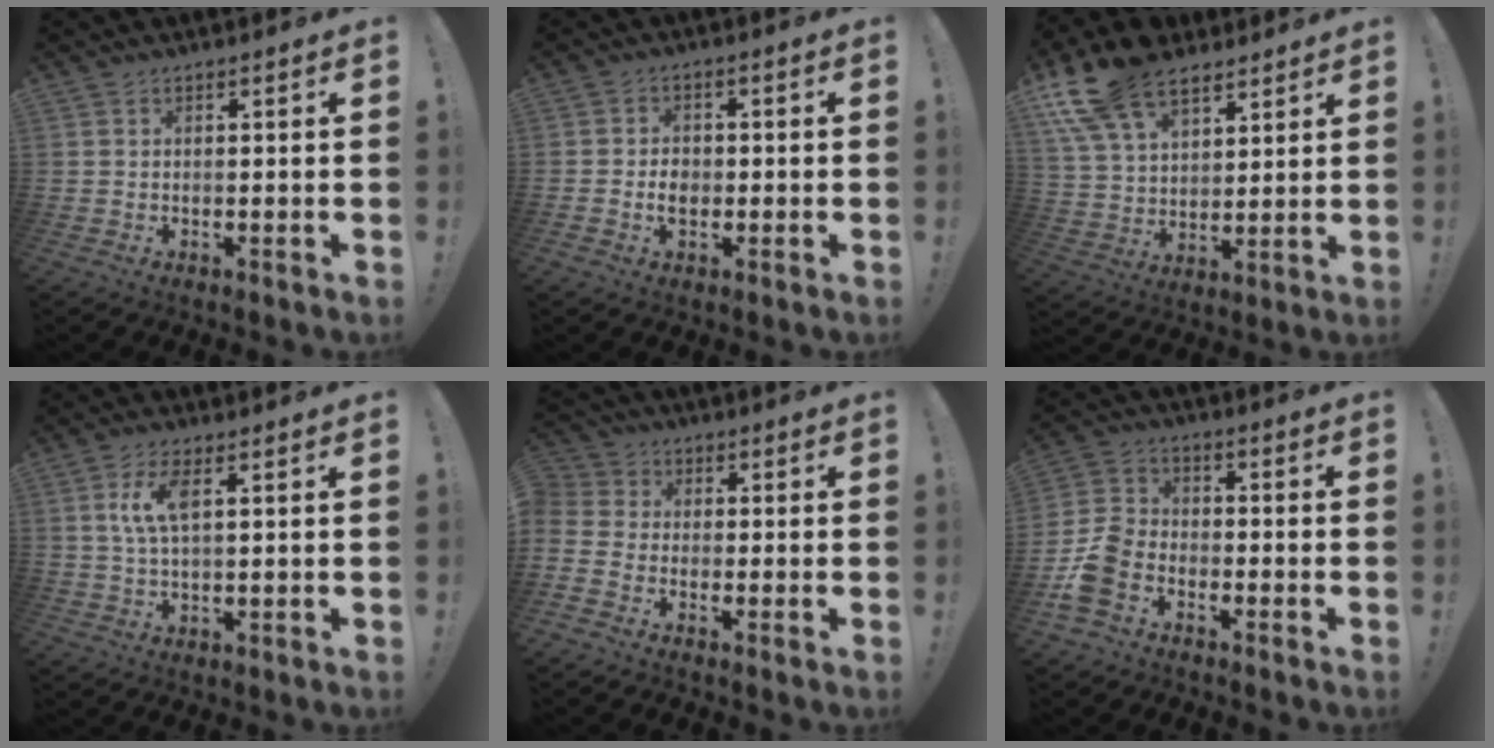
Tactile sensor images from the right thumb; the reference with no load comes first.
{"total": 3.8, "force": [-1.3, 2.8, 2.3], "torque": [-0.029, 0.001, -0.026]}
{"total": 18.5, "force": [11.6, 10.9, 9.3], "torque": [-0.165, -0.055, 0.220]}
{"total": 4.9, "force": [1.7, 1.3, 4.4], "torque": [-0.083, 0.000, 0.027]}
{"total": 5.0, "force": [-3.1, 3.4, 1.9], "torque": [-0.047, 0.016, -0.058]}
{"total": 10.3, "force": [-6.0, 6.6, 5.1], "torque": [-0.093, 0.036, -0.111]}